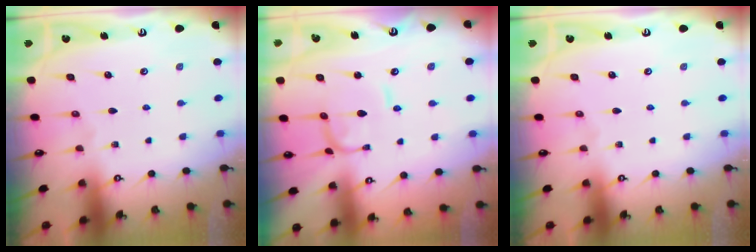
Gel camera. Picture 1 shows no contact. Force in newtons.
{"total": 0.6, "press": 0.6, "slide": 0.3}
{"total": 0.0}